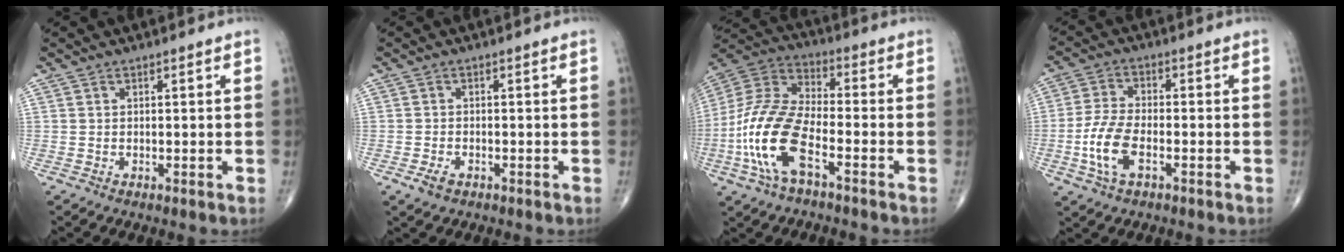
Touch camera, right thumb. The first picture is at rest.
{"total": 2.4, "force": [-1.3, 1.3, 1.4], "torque": [-0.027, 0.001, -0.021]}
{"total": 16.4, "force": [-6.2, 6.9, 13.6], "torque": [-0.294, 0.030, -0.121]}
{"total": 8.3, "force": [-2.8, 3.9, 6.7], "torque": [-0.149, 0.013, -0.057]}